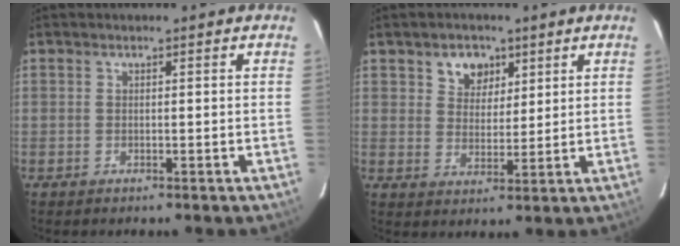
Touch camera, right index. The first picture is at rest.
{"total": 5.8, "force": [3.1, 4.5, 2.0], "torque": [-0.028, 0.009, 0.058]}